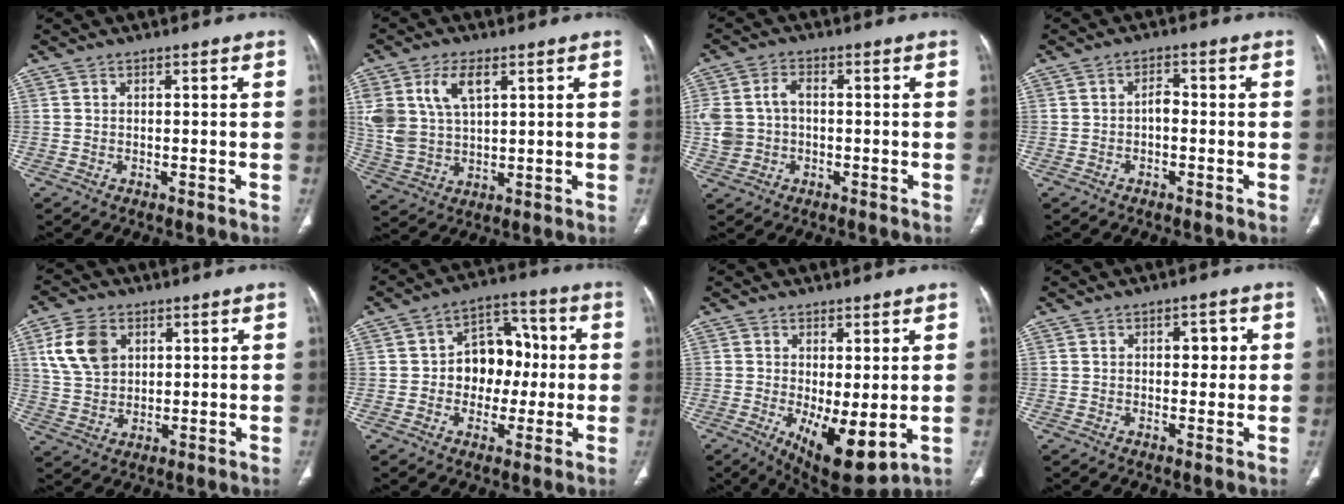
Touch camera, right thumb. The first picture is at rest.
{"total": 11.1, "force": [4.4, 6.2, 8.1], "torque": [-0.171, -0.007, 0.096]}
{"total": 8.1, "force": [0.0, 5.9, 5.5], "torque": [-0.120, 0.022, 0.005]}
{"total": 2.3, "force": [-0.6, 1.4, 1.7], "torque": [-0.020, 0.011, -0.015]}
{"total": 9.7, "force": [3.5, 6.9, 5.9], "torque": [-0.099, -0.008, 0.072]}
{"total": 11.6, "force": [-0.1, 8.8, 7.5], "torque": [-0.059, 0.033, -0.006]}
{"total": 10.2, "force": [-1.5, 4.0, 9.2], "torque": [-0.146, -0.025, -0.007]}
{"total": 3.3, "force": [0.8, 2.0, 2.5], "torque": [-0.014, 0.000, 0.007]}